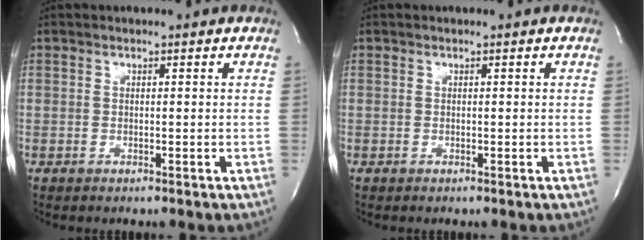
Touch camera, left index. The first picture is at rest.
{"total": 0.0}